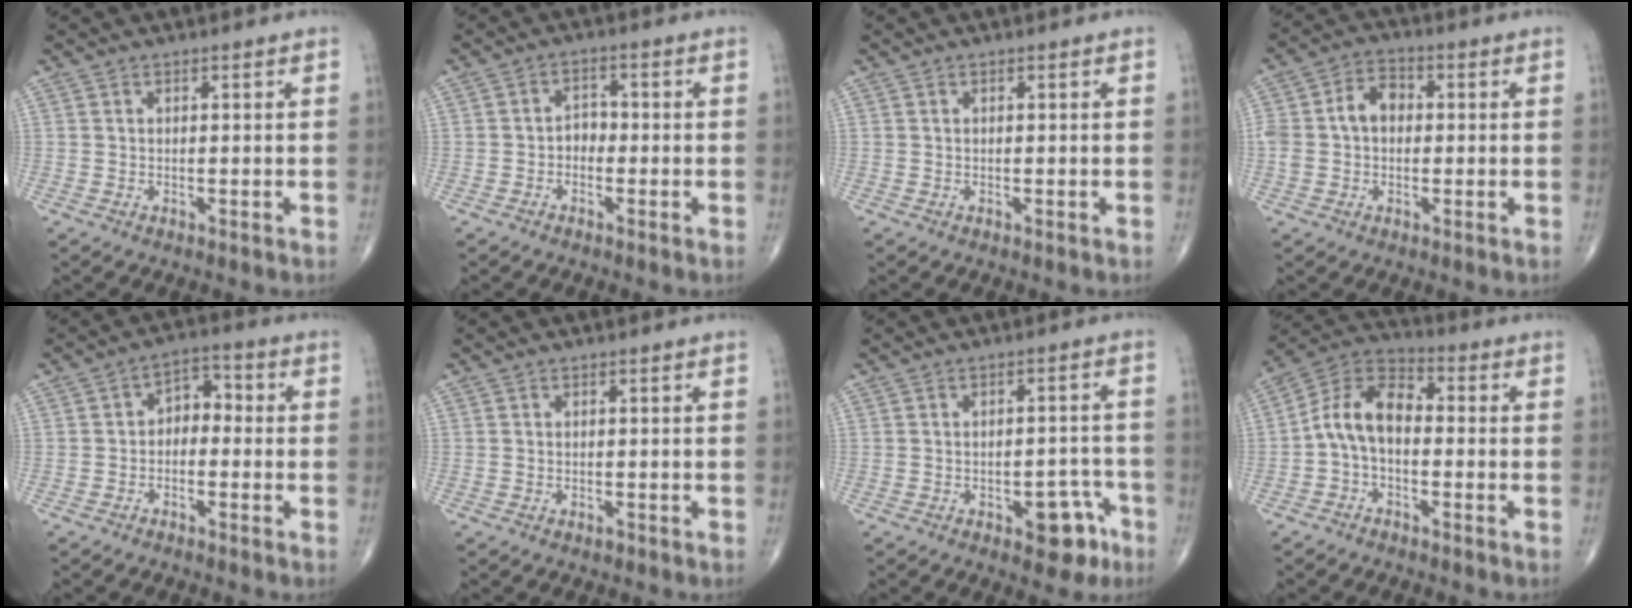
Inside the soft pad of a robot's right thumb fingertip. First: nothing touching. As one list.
[{"total": 2.8, "force": [-1.0, 2.1, 1.6], "torque": [-0.009, 0.015, -0.027]}, {"total": 0.0}, {"total": 7.5, "force": [0.2, 5.5, 5.1], "torque": [-0.090, 0.030, -0.001]}, {"total": 5.1, "force": [-0.9, 3.5, 3.5], "torque": [-0.031, 0.032, -0.031]}, {"total": 0.7, "force": [-0.5, 0.3, 0.3], "torque": [-0.005, 0.001, -0.009]}, {"total": 7.2, "force": [-3.8, 3.6, 5.0], "torque": [-0.036, 0.035, -0.044]}, {"total": 9.5, "force": [-1.2, 5.9, 7.4], "torque": [-0.127, 0.037, -0.040]}]